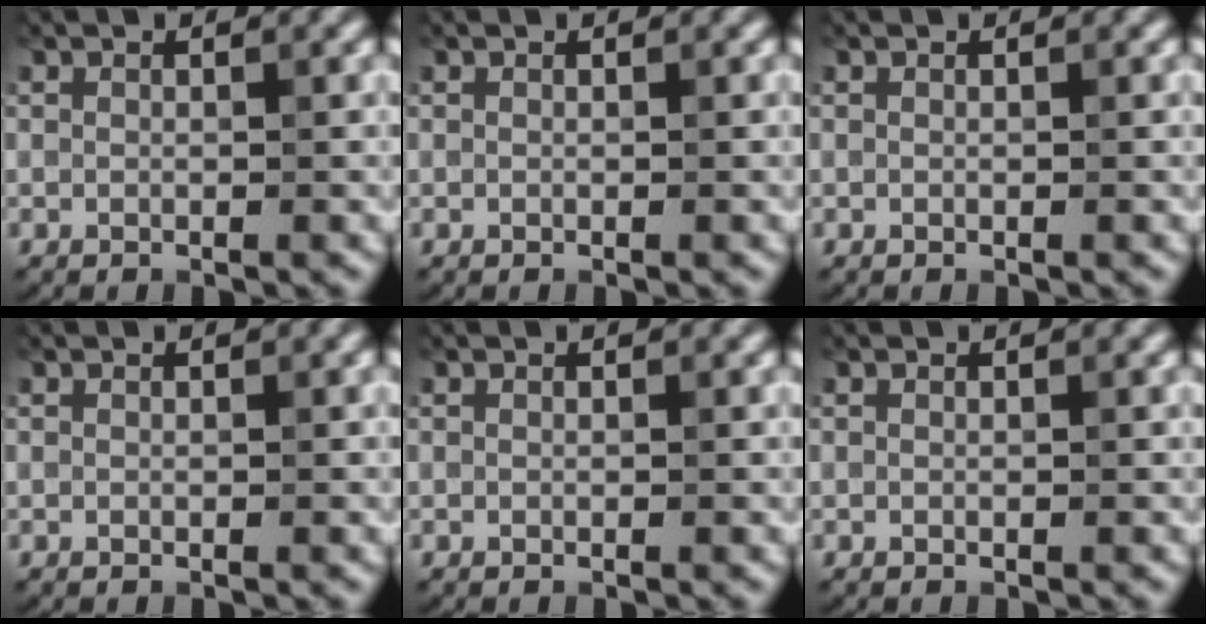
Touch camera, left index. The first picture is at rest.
{"total": 0.0}
{"total": 0.0}
{"total": 0.0}
{"total": 0.0}
{"total": 0.0}